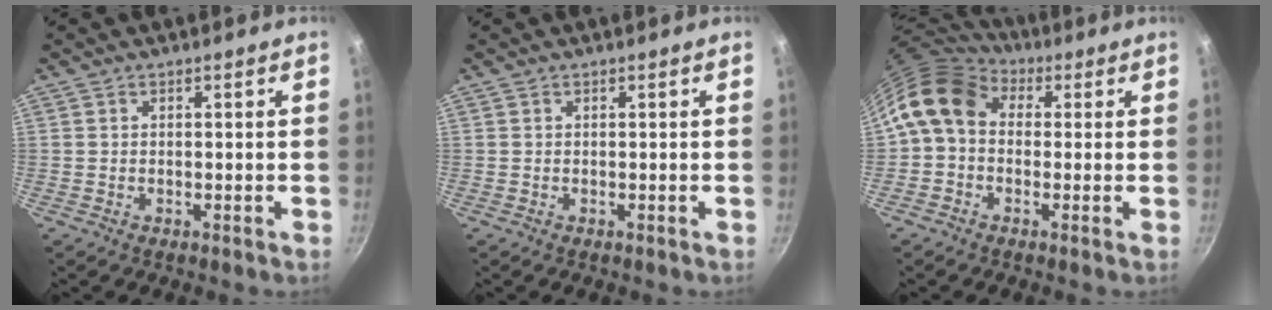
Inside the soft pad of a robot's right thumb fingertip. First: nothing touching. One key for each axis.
{"total": 0.0}
{"total": 10.9, "fx": 1.5, "fy": 8.4, "fz": 6.8, "tx": -0.113, "ty": 0.025, "tz": 0.004}